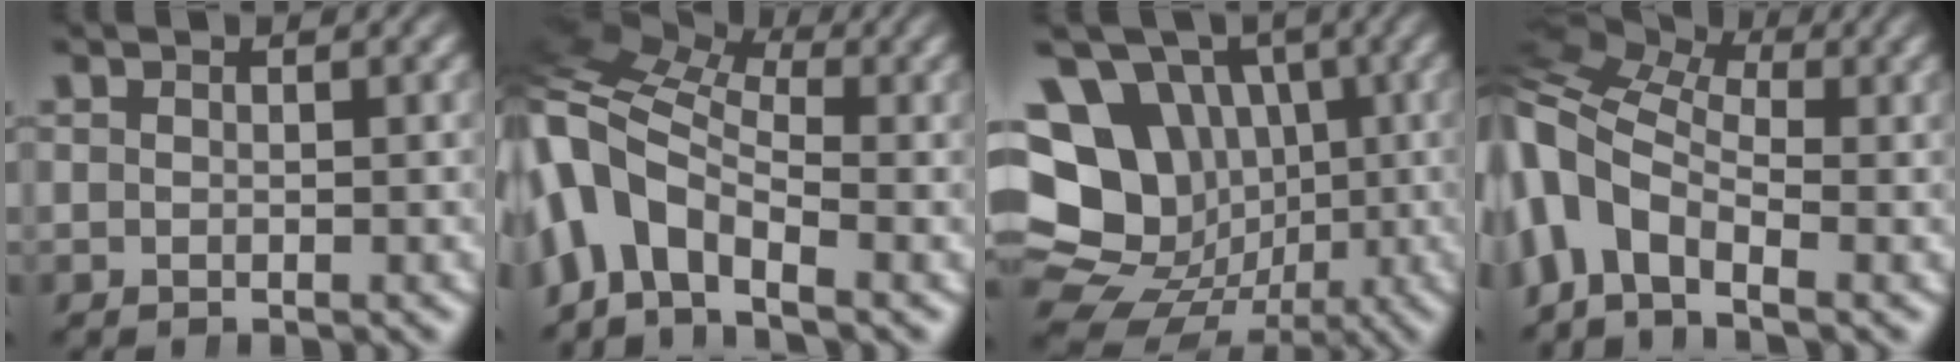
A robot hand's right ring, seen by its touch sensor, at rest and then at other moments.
{"total": 9.8, "force": [0.0, 8.1, 5.6], "torque": [-0.157, -0.027, -0.008]}
{"total": 18.8, "force": [-1.8, 16.7, 8.3], "torque": [-0.189, -0.067, -0.026]}
{"total": 10.5, "force": [-0.4, 9.0, 5.4], "torque": [-0.150, -0.032, -0.012]}